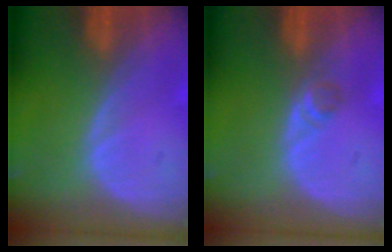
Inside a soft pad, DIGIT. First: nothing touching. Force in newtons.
{"total": 1.6, "press": 1.4, "slide": 0.8}